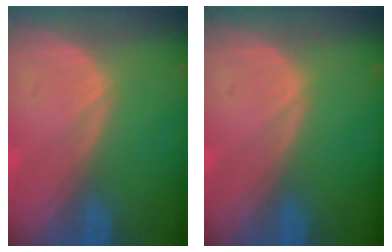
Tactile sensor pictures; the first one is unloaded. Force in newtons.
{"total": 0.0}